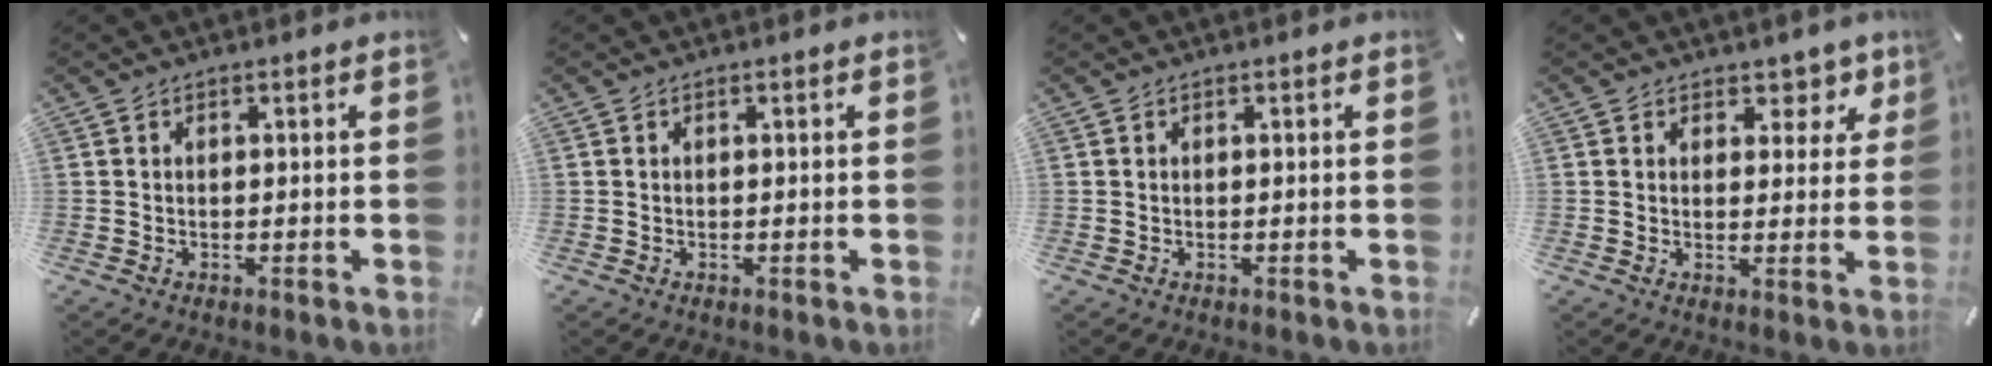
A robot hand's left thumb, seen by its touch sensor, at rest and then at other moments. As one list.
[{"total": 0.0}, {"total": 0.0}, {"total": 5.2, "force": [3.6, 3.5, 1.5], "torque": [0.004, -0.027, 0.056]}]